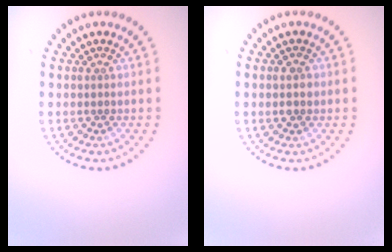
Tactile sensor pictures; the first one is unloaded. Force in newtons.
{"total": 1.7, "press": 1.7, "slide": 0.1}